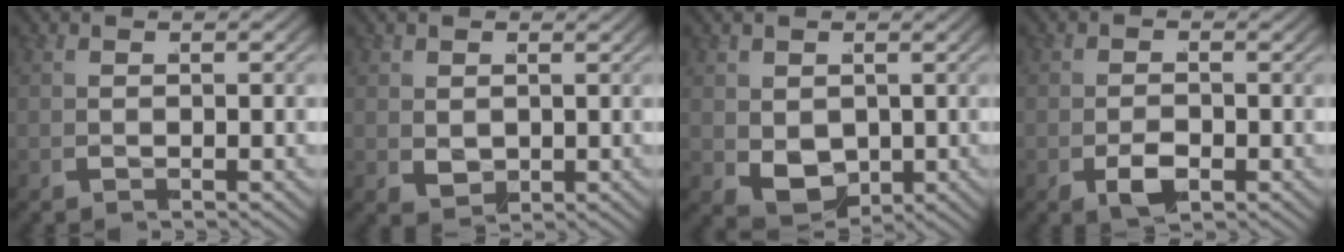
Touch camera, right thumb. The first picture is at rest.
{"total": 2.1, "force": [0.3, 1.7, 1.1], "torque": [-0.022, -0.018, 0.011]}
{"total": 5.1, "force": [-1.0, 4.1, 2.8], "torque": [-0.083, -0.047, -0.001]}
{"total": 2.6, "force": [-1.4, 1.7, 1.3], "torque": [-0.024, -0.021, -0.025]}